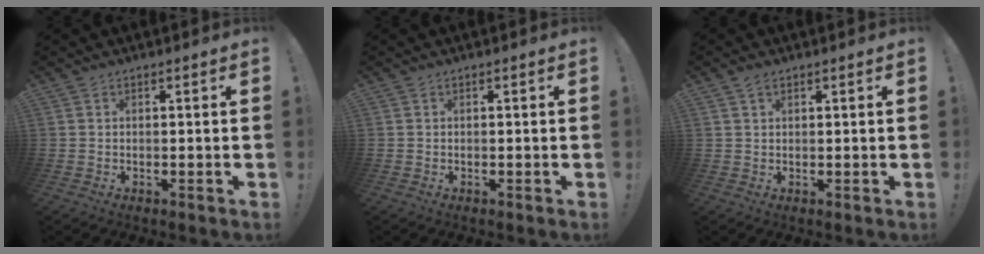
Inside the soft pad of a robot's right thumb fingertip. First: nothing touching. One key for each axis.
{"total": 0.0}
{"total": 1.7, "fx": 1.1, "fy": 0.9, "fz": 0.9, "tx": -0.017, "ty": 0.000, "tz": 0.021}